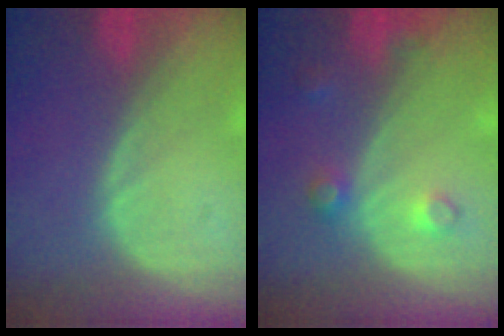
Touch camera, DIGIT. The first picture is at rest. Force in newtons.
{"total": 3.2, "press": 3.2, "slide": 0.4}